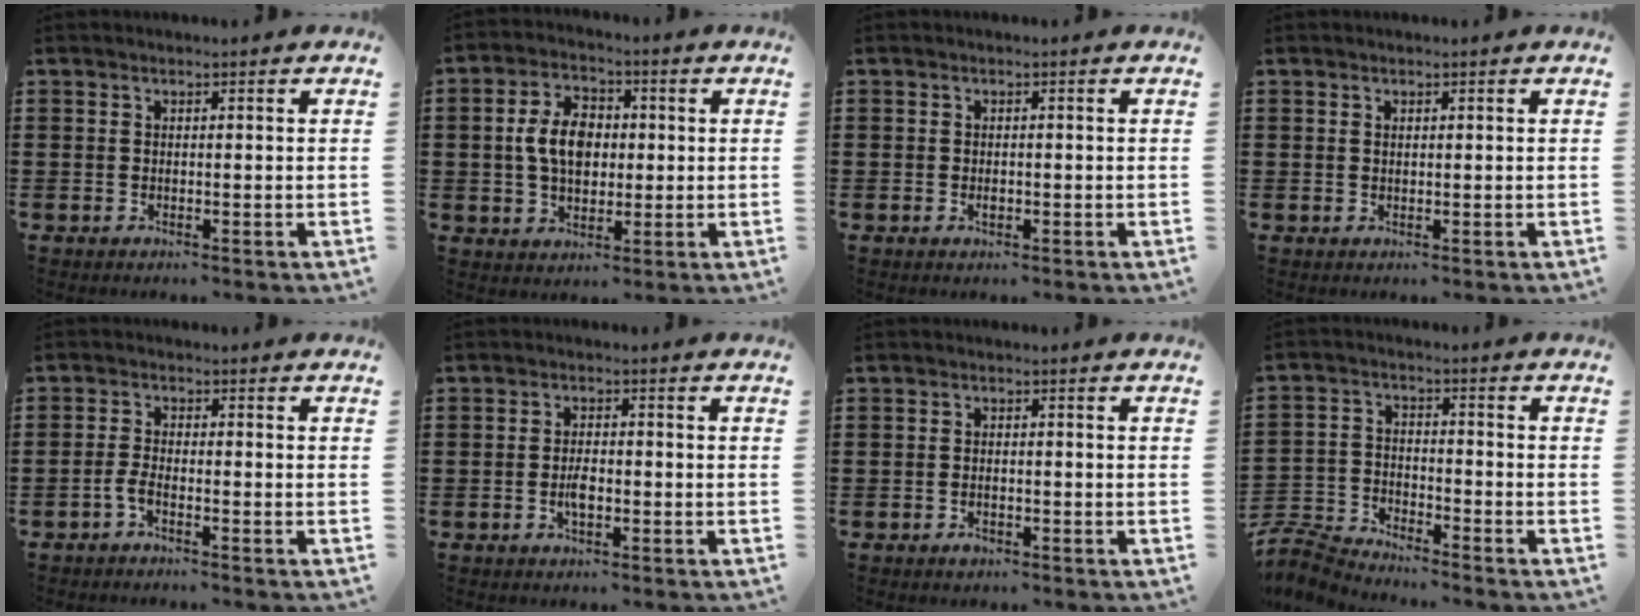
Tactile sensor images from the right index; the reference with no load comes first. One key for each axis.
{"total": 7.6, "fx": 0.4, "fy": 5.0, "fz": 5.7, "tx": -0.123, "ty": 0.012, "tz": 0.000}
{"total": 1.0, "fx": -0.3, "fy": 0.5, "fz": 0.8, "tx": -0.015, "ty": -0.002, "tz": -0.004}
{"total": 0.6, "fx": 0.3, "fy": 0.4, "fz": 0.3, "tx": -0.007, "ty": 0.002, "tz": 0.006}
{"total": 2.1, "fx": -1.3, "fy": 0.4, "fz": 1.6, "tx": -0.037, "ty": -0.001, "tz": -0.025}
{"total": 2.8, "fx": -0.8, "fy": 1.1, "fz": 2.4, "tx": -0.045, "ty": 0.001, "tz": -0.013}
{"total": 1.2, "fx": -0.8, "fy": 0.6, "fz": 0.7, "tx": -0.016, "ty": -0.002, "tz": -0.015}
{"total": 5.4, "fx": -5.3, "fy": 0.8, "fz": 0.5, "tx": -0.036, "ty": 0.000, "tz": -0.114}